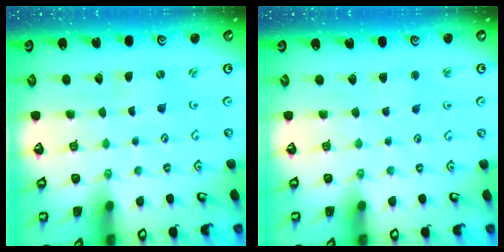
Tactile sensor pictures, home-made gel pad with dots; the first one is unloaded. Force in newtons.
{"total": 2.1, "press": 2.0, "slide": 0.3}